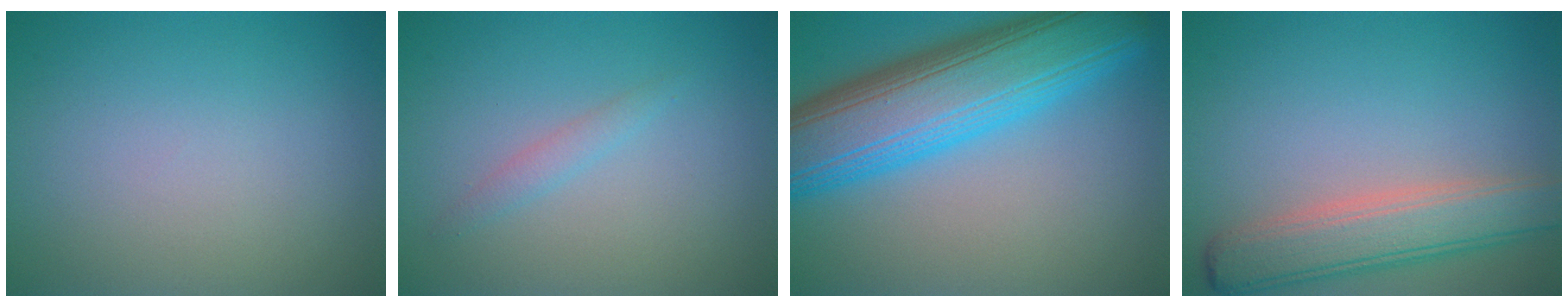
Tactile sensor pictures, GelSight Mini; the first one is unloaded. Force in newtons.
{"total": 1.1, "press": 1.1, "slide": 0.1}
{"total": 12.1, "press": 12.1, "slide": 0.3}
{"total": 5.4, "press": 5.4, "slide": 0.5}